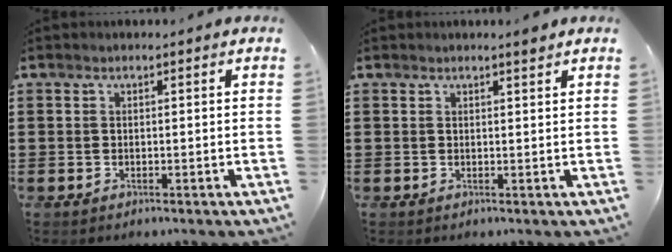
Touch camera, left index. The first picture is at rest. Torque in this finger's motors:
{"motor_torque": [0.54, -0.23, 0.07, 0.02]}